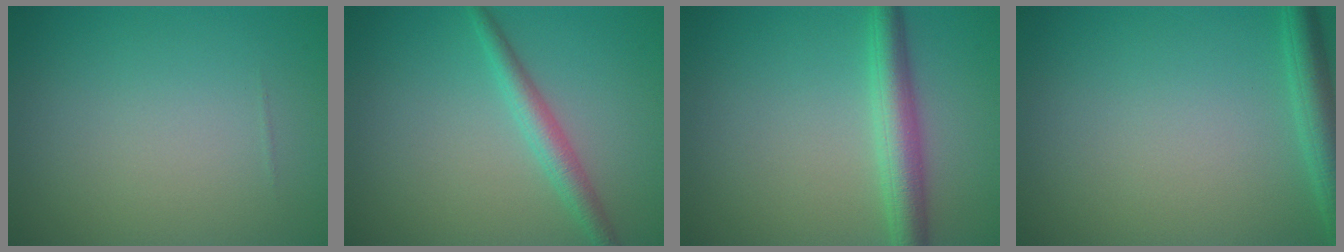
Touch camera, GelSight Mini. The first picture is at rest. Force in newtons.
{"total": 2.4, "press": 2.4, "slide": 0.1}
{"total": 3.8, "press": 3.8, "slide": 0.1}
{"total": 3.0, "press": 3.0, "slide": 0.2}